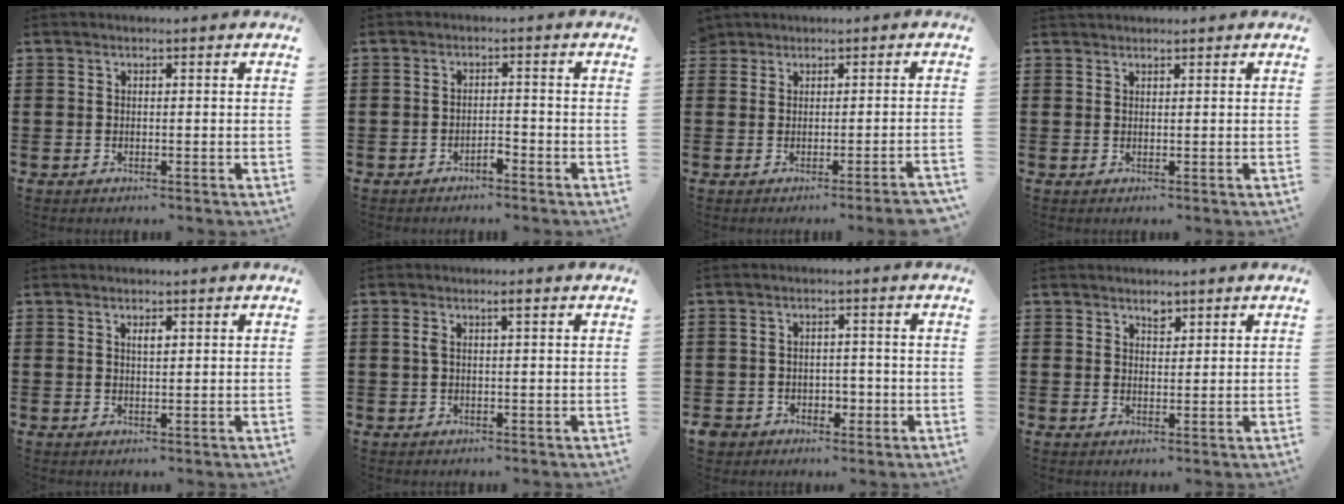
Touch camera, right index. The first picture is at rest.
{"total": 1.8, "force": [-1.6, 0.3, 0.9], "torque": [-0.021, 0.000, -0.030]}
{"total": 0.8, "force": [-0.4, -0.1, 0.8], "torque": [-0.018, -0.001, -0.006]}
{"total": 0.8, "force": [0.8, 0.2, -0.1], "torque": [0.000, 0.000, 0.016]}
{"total": 1.2, "force": [0.6, 0.4, 1.0], "torque": [-0.022, 0.003, 0.009]}
{"total": 1.9, "force": [0.6, 0.4, 1.7], "torque": [-0.035, 0.004, 0.008]}
{"total": 3.3, "force": [-1.3, 2.9, 1.0], "torque": [-0.027, 0.006, -0.029]}
{"total": 1.6, "force": [1.3, 0.7, 0.7], "torque": [-0.009, 0.000, 0.021]}